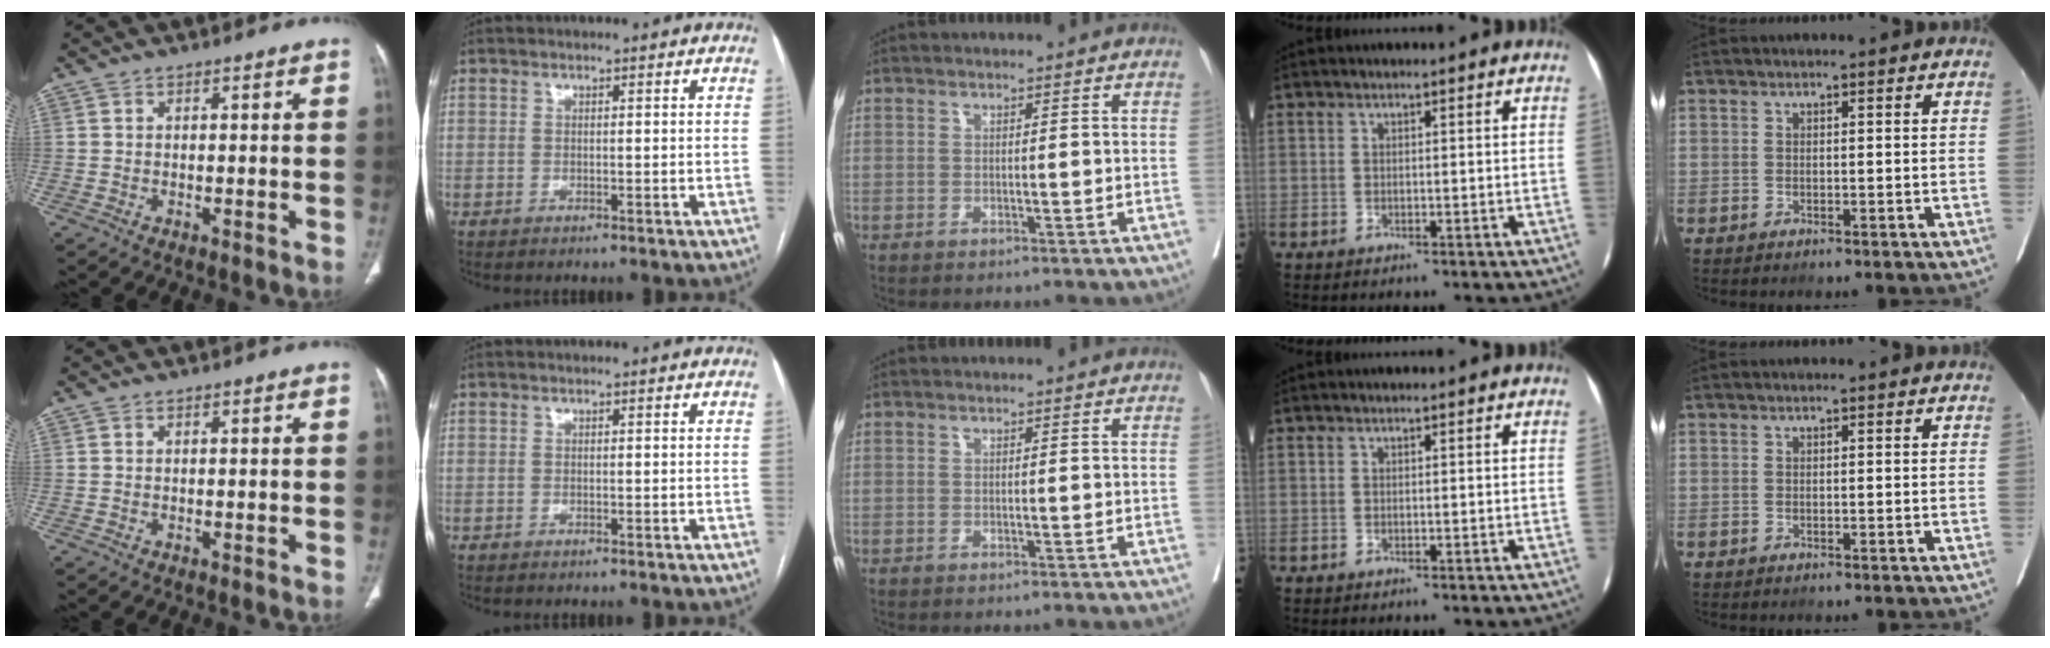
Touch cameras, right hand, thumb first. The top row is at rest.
{}